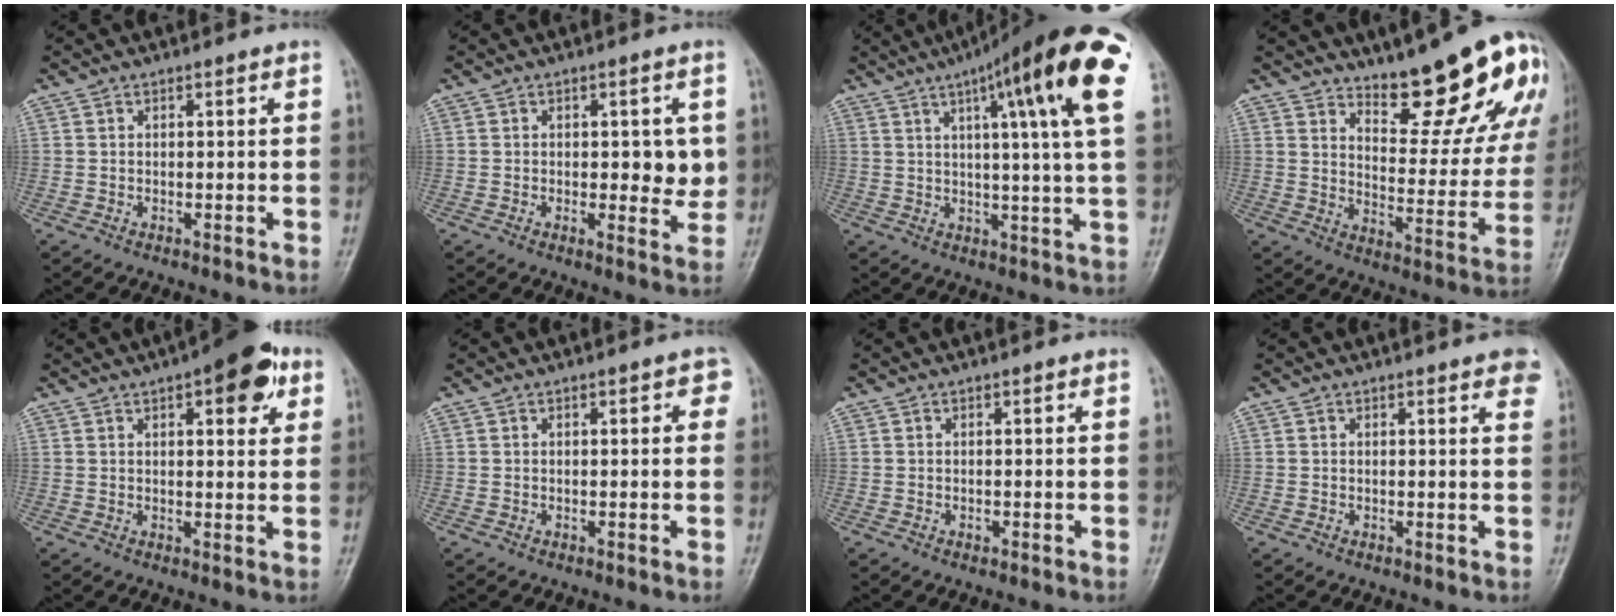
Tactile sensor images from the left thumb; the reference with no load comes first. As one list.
[{"total": 6.1, "force": [0.5, 2.9, 5.4], "torque": [-0.047, -0.008, 0.008]}, {"total": 21.3, "force": [9.4, 2.7, 18.9], "torque": [-0.267, -0.012, 0.120]}, {"total": 18.6, "force": [13.8, 5.5, 11.2], "torque": [-0.107, -0.111, 0.190]}, {"total": 10.4, "force": [4.8, 4.0, 8.3], "torque": [-0.079, -0.007, 0.055]}, {"total": 2.8, "force": [1.0, 1.1, 2.3], "torque": [-0.019, 0.001, 0.007]}, {"total": 0.7, "force": [0.1, 0.4, 0.6], "torque": [-0.004, 0.002, 0.001]}, {"total": 4.9, "force": [3.1, 1.2, 3.6], "torque": [-0.029, -0.002, 0.029]}]